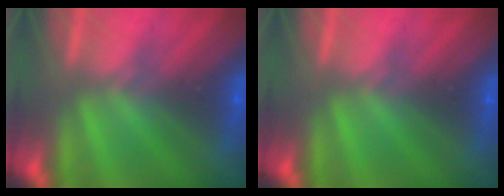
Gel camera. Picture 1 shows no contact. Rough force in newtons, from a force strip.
{"total": 0.0}